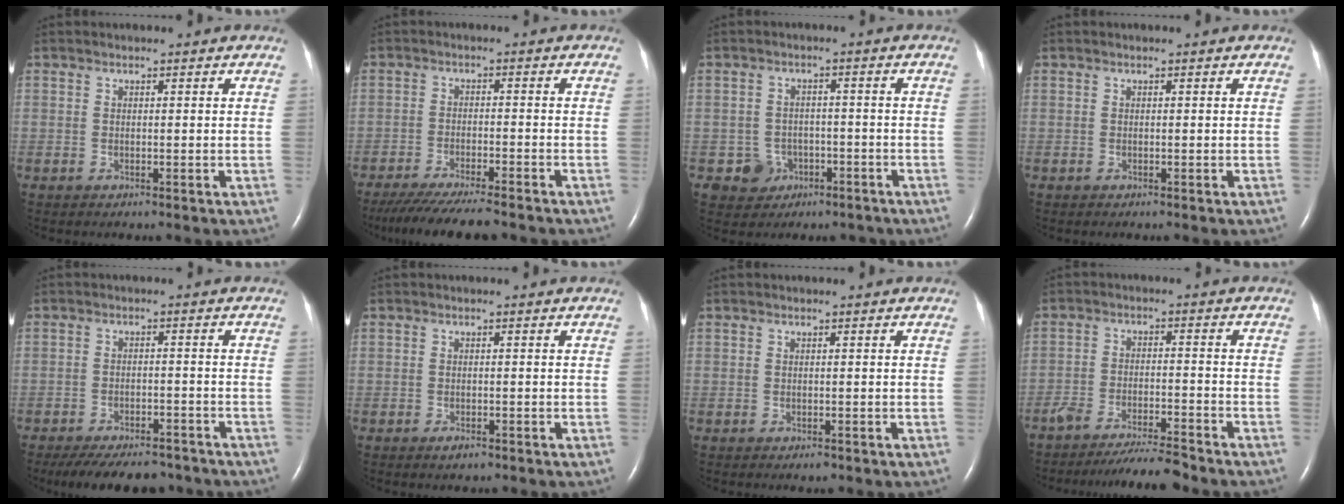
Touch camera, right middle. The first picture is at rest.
{"total": 11.2, "force": [-9.8, 0.7, 5.5], "torque": [-0.082, -0.027, -0.151]}
{"total": 4.6, "force": [-2.1, 4.0, 0.3], "torque": [-0.003, 0.015, -0.023]}
{"total": 0.0}
{"total": 12.6, "force": [-10.8, 4.3, 4.9], "torque": [-0.084, -0.001, -0.144]}
{"total": 1.2, "force": [-0.8, 0.4, 0.8], "torque": [-0.016, -0.002, -0.010]}
{"total": 0.7, "force": [-0.5, 0.2, 0.4], "torque": [-0.008, -0.001, -0.004]}
{"total": 8.2, "force": [-7.6, -0.1, 3.1], "torque": [-0.043, -0.016, -0.126]}